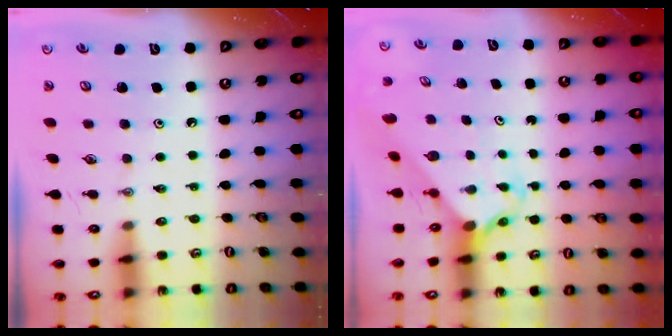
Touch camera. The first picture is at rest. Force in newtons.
{"total": 2.1, "press": 2.1, "slide": 0.1}